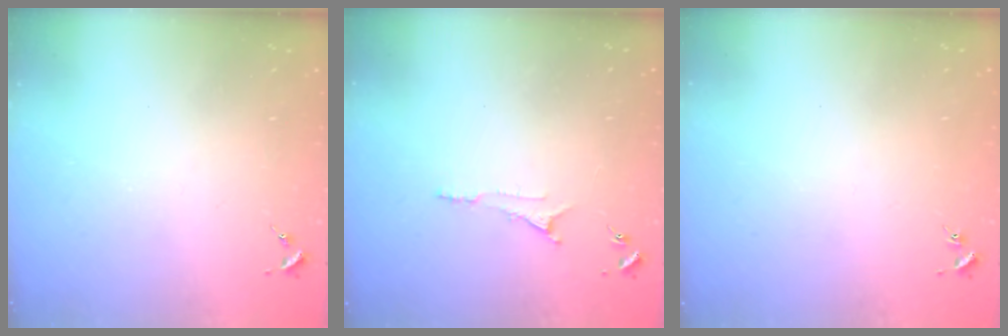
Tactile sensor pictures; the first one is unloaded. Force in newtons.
{"total": 5.3, "press": 5.3, "slide": 0.6}
{"total": 0.8, "press": 0.8, "slide": 0.2}